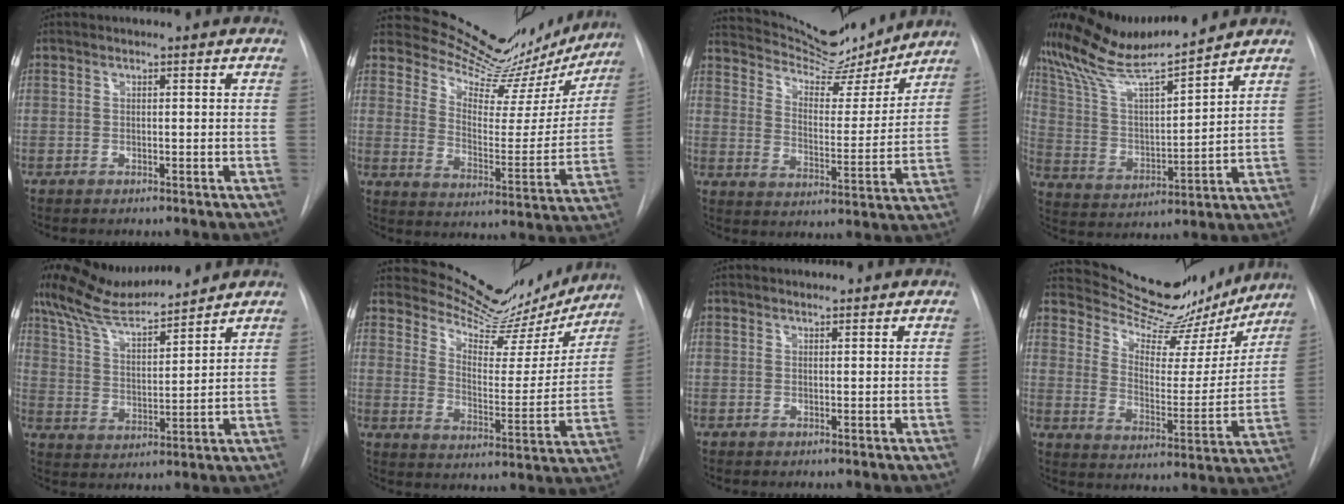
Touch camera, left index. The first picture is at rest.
{"total": 18.8, "force": [17.7, 4.9, 4.0], "torque": [-0.047, -0.059, 0.224]}
{"total": 16.8, "force": [15.8, 3.1, 4.6], "torque": [-0.077, -0.021, 0.231]}
{"total": 14.0, "force": [12.7, -0.5, 5.9], "torque": [-0.121, -0.001, 0.239]}
{"total": 12.1, "force": [11.0, 0.9, 5.1], "torque": [-0.100, 0.006, 0.203]}
{"total": 16.9, "force": [16.1, 4.0, 3.4], "torque": [-0.043, -0.044, 0.211]}
{"total": 1.6, "force": [1.5, 0.3, 0.2], "torque": [-0.006, 0.010, 0.025]}
{"total": 19.2, "force": [18.0, 4.7, 4.6], "torque": [-0.065, -0.030, 0.248]}